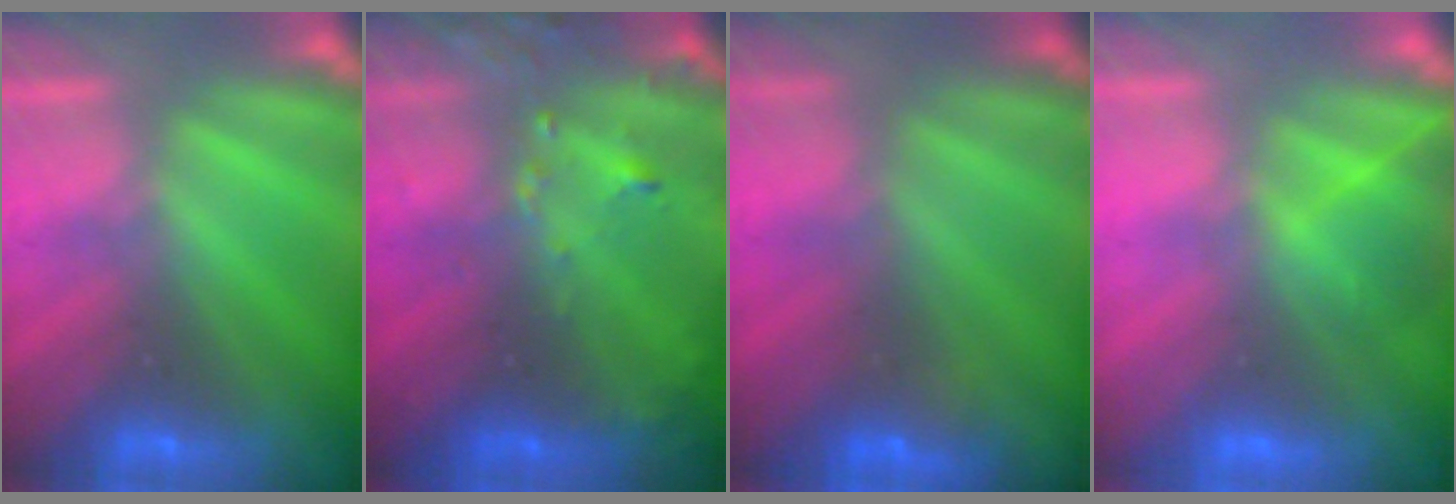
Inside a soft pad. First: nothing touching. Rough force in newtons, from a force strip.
{"total": 5.8}
{"total": 4.4}
{"total": 2.8}